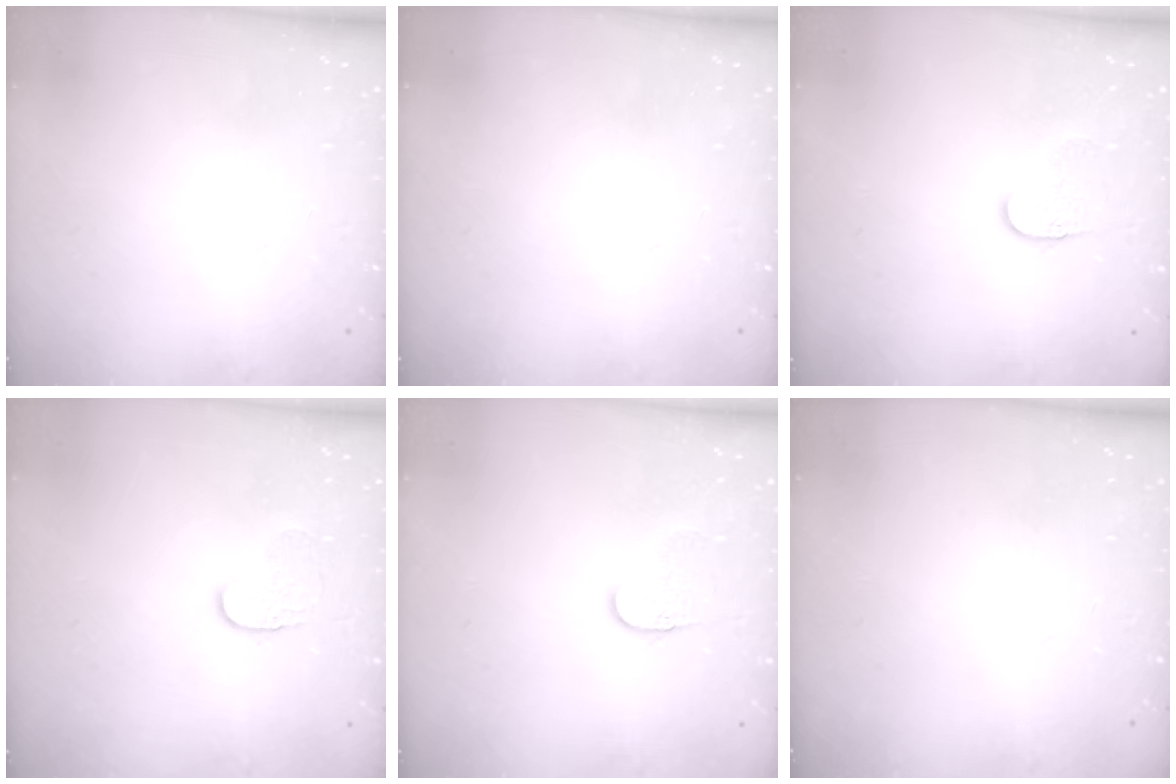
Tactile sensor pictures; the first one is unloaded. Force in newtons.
{"total": 0.0}
{"total": 6.0, "press": 6.0, "slide": 0.5}
{"total": 6.3, "press": 6.3, "slide": 0.4}
{"total": 6.0, "press": 6.0, "slide": 0.5}
{"total": 0.0}